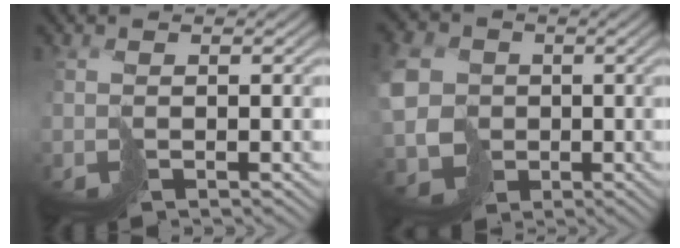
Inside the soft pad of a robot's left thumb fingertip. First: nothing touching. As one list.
[{"total": 8.2, "force": [0.3, 7.5, 3.5], "torque": [-0.108, -0.002, 0.004]}]